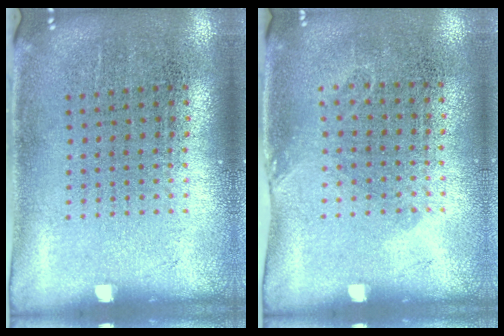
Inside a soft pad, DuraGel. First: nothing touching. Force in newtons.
{"total": 0.9, "press": 0.7, "slide": 0.6}